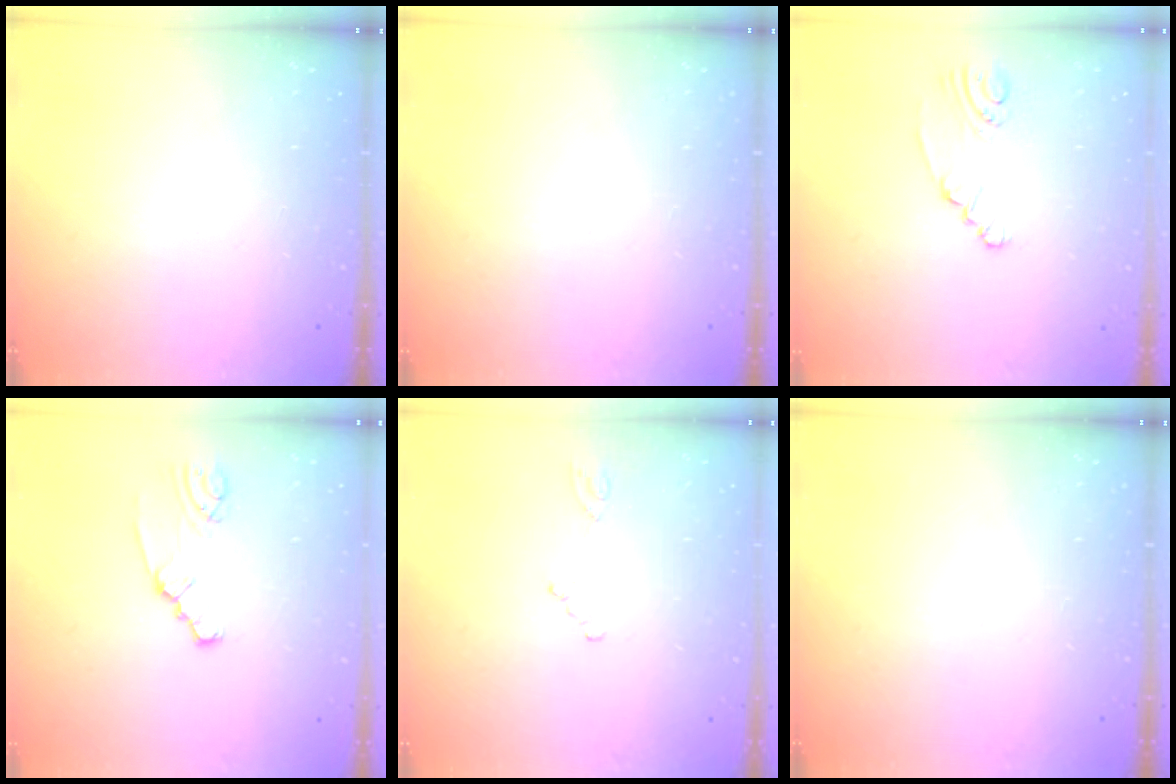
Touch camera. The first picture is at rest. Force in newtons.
{"total": 0.0}
{"total": 2.6, "press": 2.5, "slide": 0.7}
{"total": 2.0, "press": 2.0, "slide": 0.2}
{"total": 0.0}
{"total": 0.0}